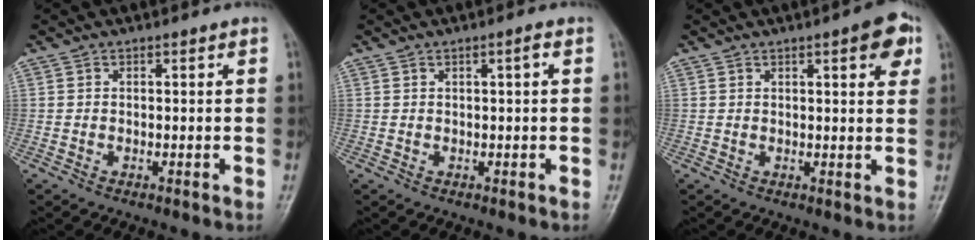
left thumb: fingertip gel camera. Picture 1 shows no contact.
{"total": 1.2, "force": [0.3, 0.0, 1.2], "torque": [-0.023, 0.002, 0.006]}
{"total": 5.8, "force": [2.7, 1.5, 4.9], "torque": [-0.048, -0.006, 0.029]}